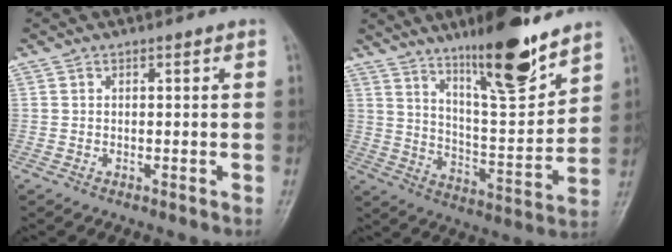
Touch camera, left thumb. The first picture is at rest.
{"total": 16.4, "force": [11.7, 3.3, 10.9], "torque": [-0.150, -0.082, 0.200]}